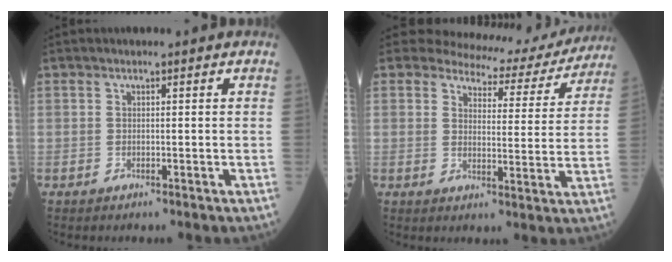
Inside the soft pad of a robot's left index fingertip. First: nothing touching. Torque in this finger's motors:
{"motor_torque": [0.90, -1.24, -0.02, -0.07]}